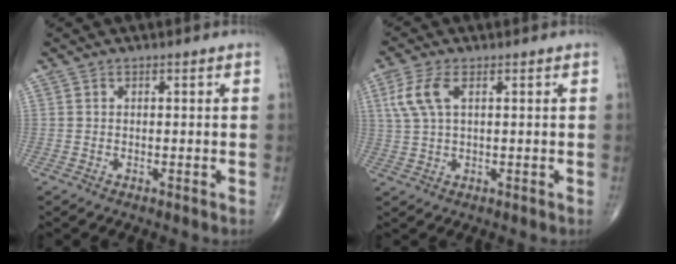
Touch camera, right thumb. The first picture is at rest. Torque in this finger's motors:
{"motor_torque": [-0.48, 0.69, 0.61, 0.12, 0.08]}